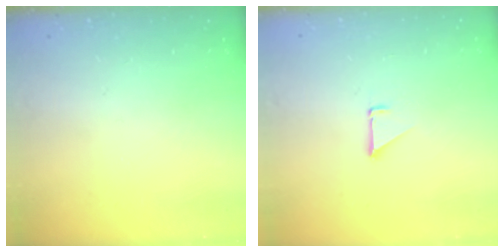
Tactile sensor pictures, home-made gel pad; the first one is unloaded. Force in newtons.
{"total": 1.4, "press": 1.3, "slide": 0.1}